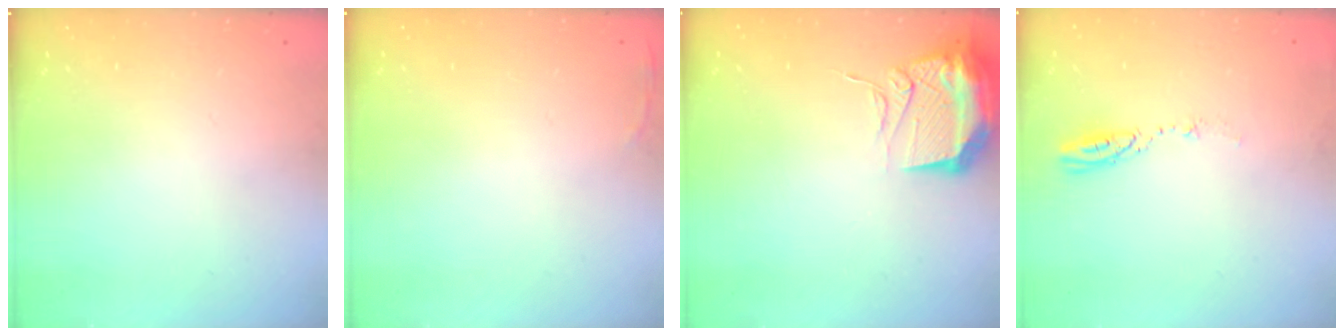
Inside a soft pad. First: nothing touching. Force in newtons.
{"total": 2.8, "press": 2.6, "slide": 0.9}
{"total": 13.6, "press": 13.3, "slide": 2.8}
{"total": 3.5, "press": 3.5, "slide": 0.3}